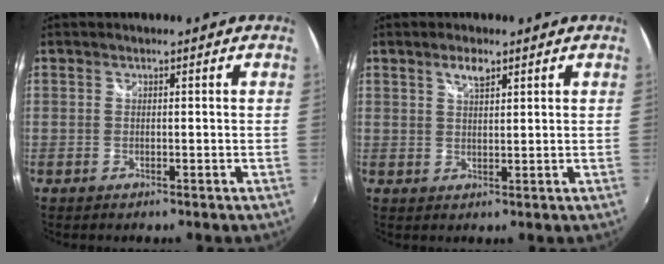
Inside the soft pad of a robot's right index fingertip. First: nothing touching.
{"total": 3.0, "force": [1.9, 1.1, 2.0], "torque": [-0.034, 0.004, 0.033]}